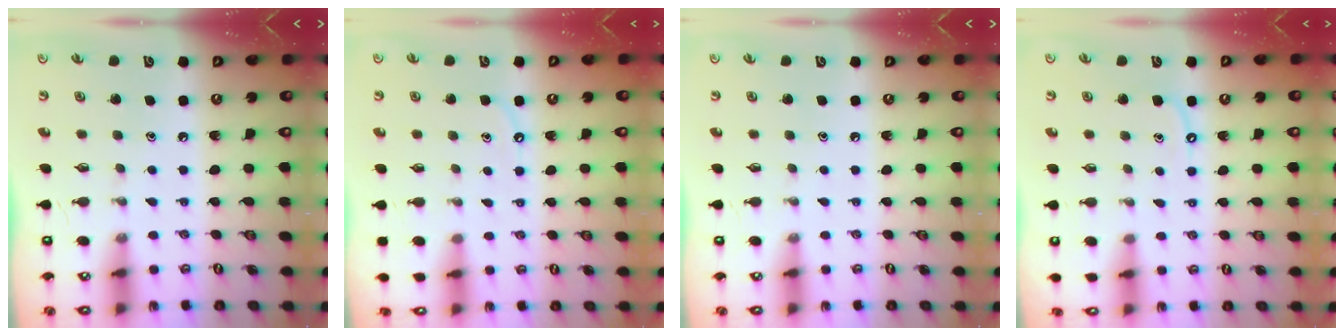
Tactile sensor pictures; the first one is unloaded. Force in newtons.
{"total": 5.0, "press": 4.9, "slide": 0.7}
{"total": 0.0}
{"total": 3.9, "press": 3.9, "slide": 0.5}